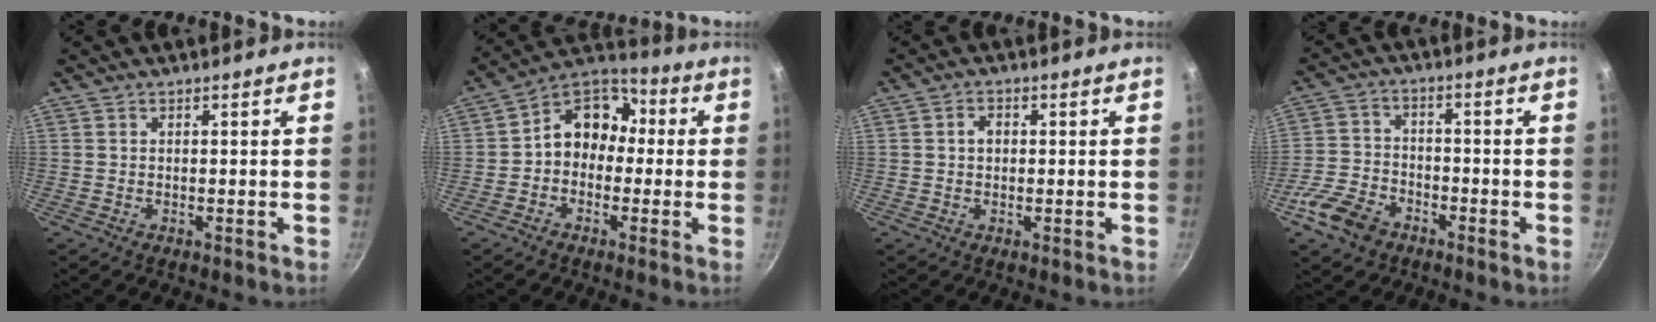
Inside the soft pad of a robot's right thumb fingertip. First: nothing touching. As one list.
[{"total": 11.1, "force": [-0.3, 9.0, 6.5], "torque": [-0.056, 0.046, -0.032]}, {"total": 2.5, "force": [0.3, 1.9, 1.6], "torque": [-0.015, 0.005, 0.003]}, {"total": 9.0, "force": [-5.1, 5.9, 4.5], "torque": [-0.079, 0.031, -0.107]}]